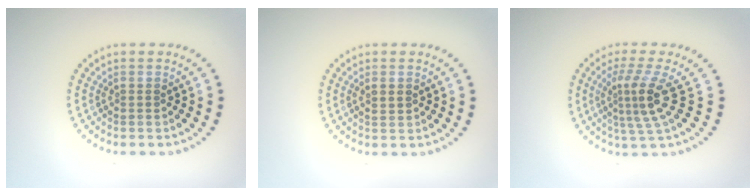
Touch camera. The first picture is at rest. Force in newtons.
{"total": 0.8, "press": 0.8, "slide": 0.1}
{"total": 3.8, "press": 2.6, "slide": 2.8}